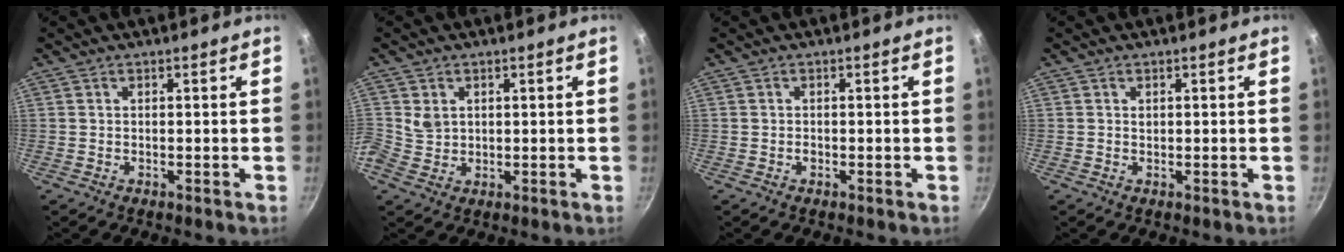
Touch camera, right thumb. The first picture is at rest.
{"total": 2.8, "force": [0.8, 2.4, 1.2], "torque": [-0.013, -0.006, 0.017]}
{"total": 0.5, "force": [-0.2, 0.4, 0.3], "torque": [-0.004, 0.003, -0.005]}
{"total": 0.5, "force": [0.2, 0.4, 0.2], "torque": [-0.002, -0.001, 0.003]}